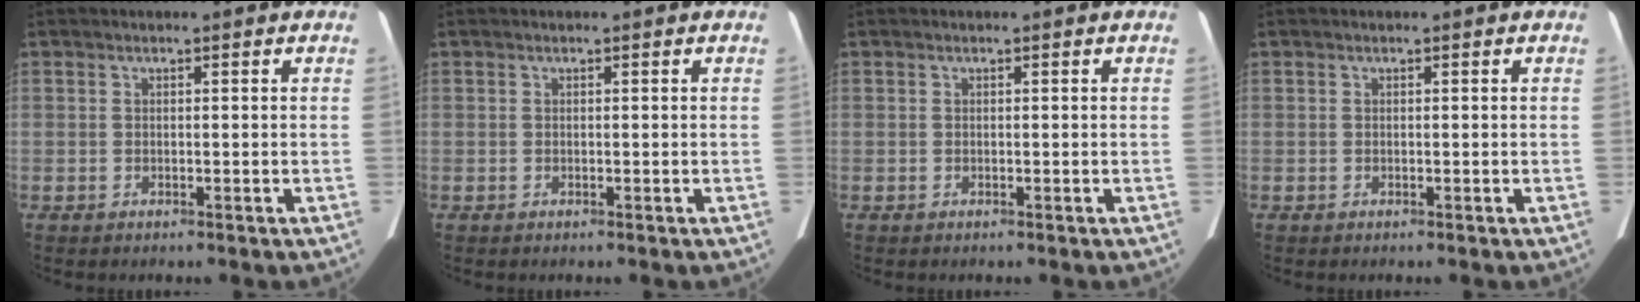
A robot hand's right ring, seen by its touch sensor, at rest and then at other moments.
{"total": 0.0}
{"total": 0.0}
{"total": 0.0}